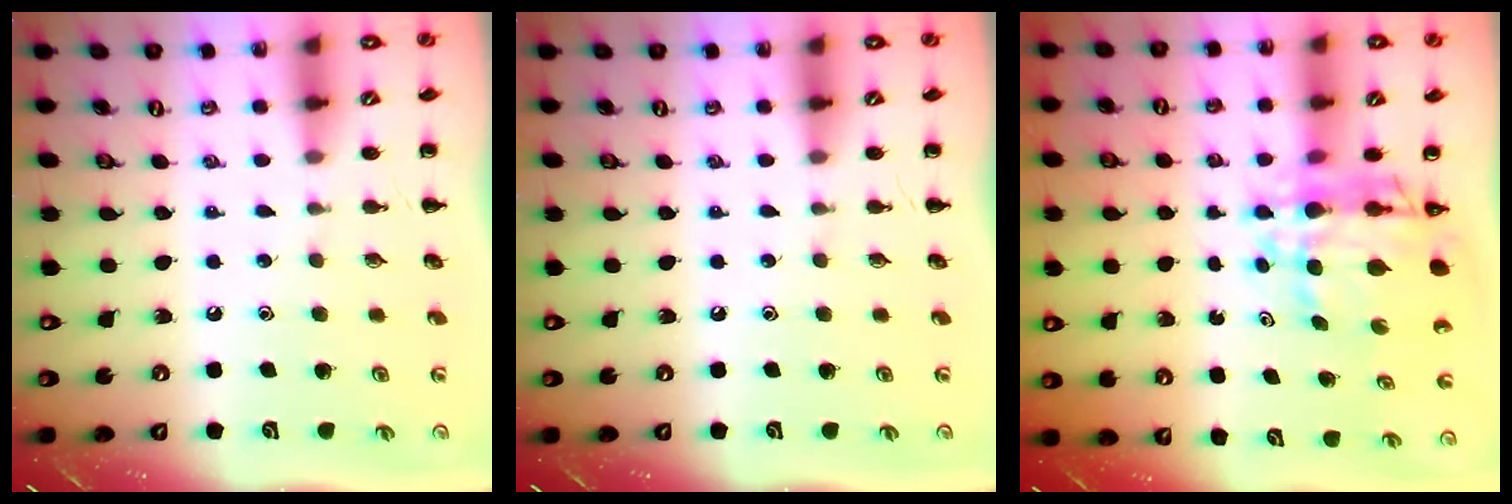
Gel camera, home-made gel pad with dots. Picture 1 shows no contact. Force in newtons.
{"total": 0.0}
{"total": 9.9, "press": 9.4, "slide": 3.3}